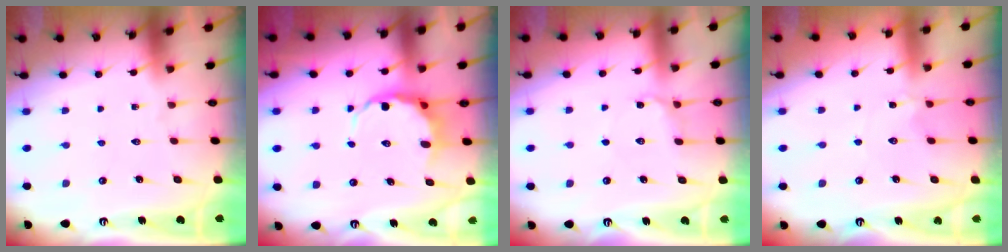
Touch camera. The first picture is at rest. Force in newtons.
{"total": 6.4, "press": 6.0, "slide": 2.3}
{"total": 4.6, "press": 4.5, "slide": 0.6}
{"total": 2.2, "press": 2.2, "slide": 0.4}